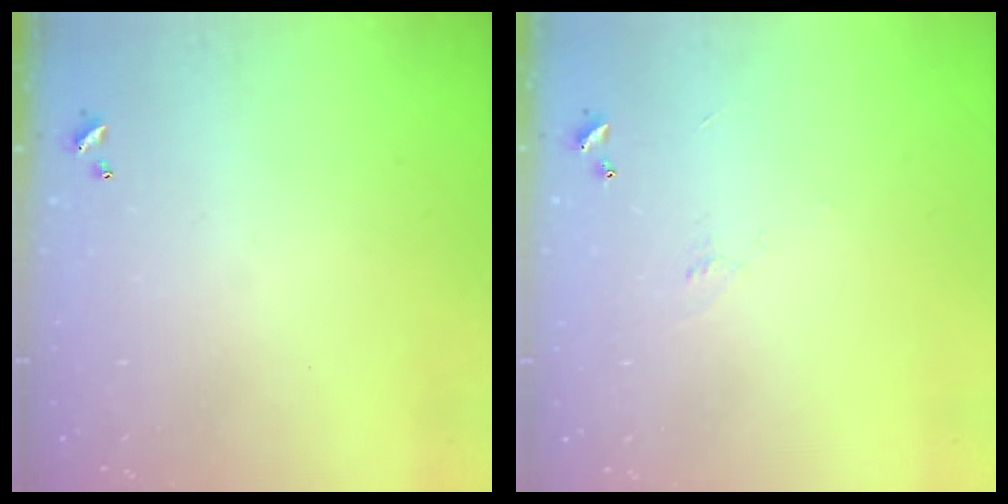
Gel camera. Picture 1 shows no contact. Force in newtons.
{"total": 3.5, "press": 3.5, "slide": 0.5}